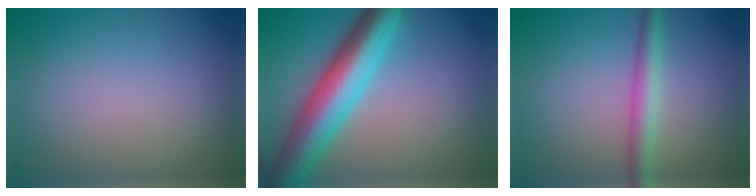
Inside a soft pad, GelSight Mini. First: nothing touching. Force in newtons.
{"total": 9.0, "press": 9.0, "slide": 0.3}
{"total": 2.9, "press": 2.9, "slide": 0.1}